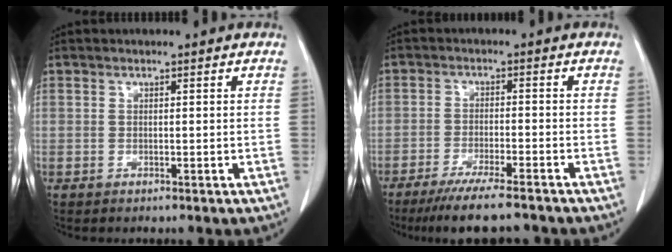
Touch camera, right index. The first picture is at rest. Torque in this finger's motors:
{"motor_torque": [0.87, -0.84, 0.41, 0.10]}